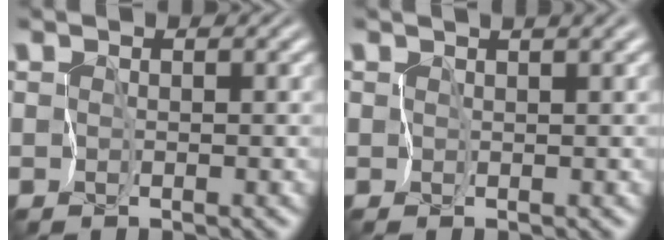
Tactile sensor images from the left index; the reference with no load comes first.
{"total": 2.9, "force": [1.9, 0.6, 2.1], "torque": [-0.027, 0.015, 0.027]}